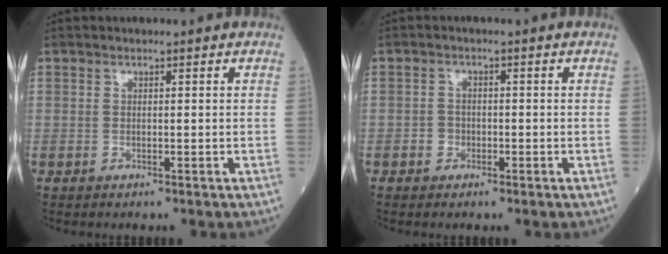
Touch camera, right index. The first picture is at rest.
{"total": 1.6, "force": [-0.8, 1.4, 0.4], "torque": [0.000, 0.008, -0.016]}